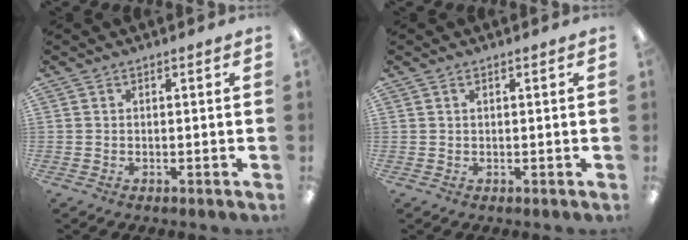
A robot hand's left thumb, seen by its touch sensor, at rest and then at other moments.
{"total": 0.6, "force": [0.3, 0.3, 0.4], "torque": [-0.010, 0.003, 0.004]}